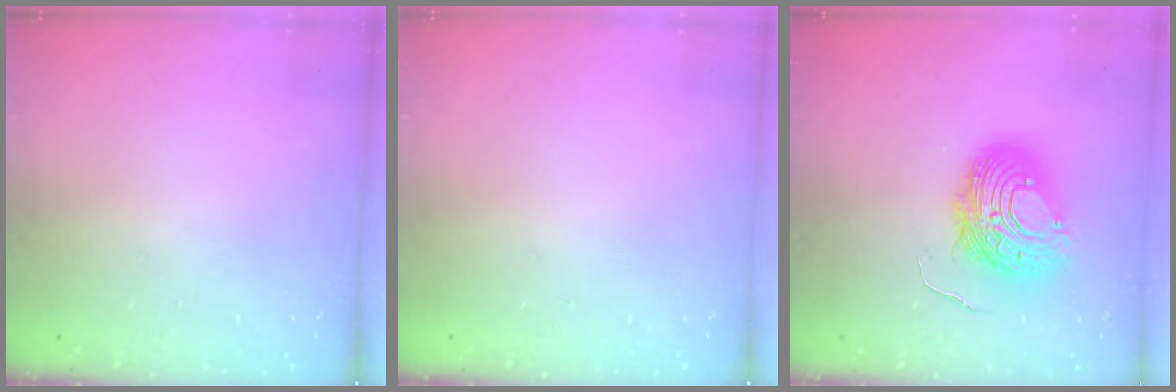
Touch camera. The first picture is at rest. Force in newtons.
{"total": 0.0}
{"total": 12.2, "press": 12.1, "slide": 1.3}